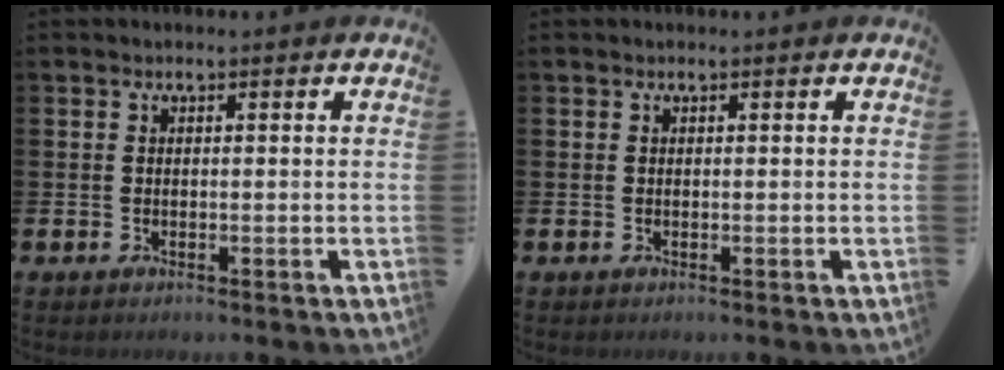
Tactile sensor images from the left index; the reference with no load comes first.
{"total": 0.0}